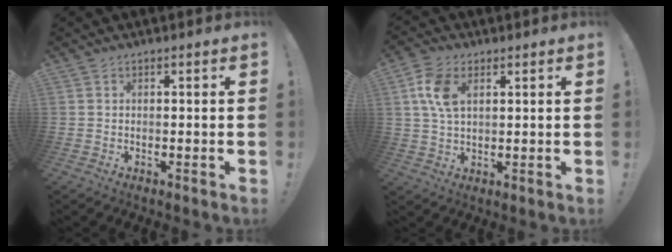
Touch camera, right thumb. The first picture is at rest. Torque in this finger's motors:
{"motor_torque": [0.09, 0.10, 0.30, 0.31, 0.02]}